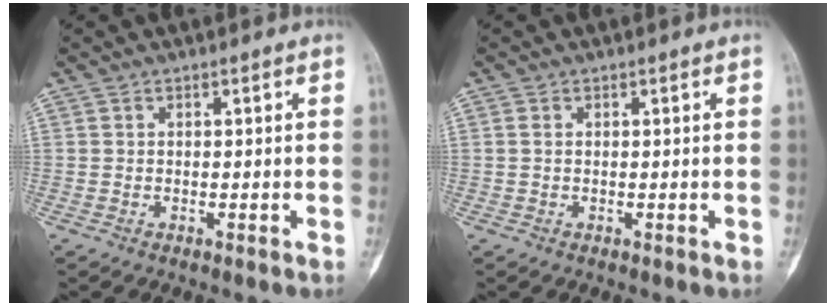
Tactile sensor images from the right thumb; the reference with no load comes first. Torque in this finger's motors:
{"motor_torque": [-0.11, 0.28, 0.07, -0.22, -0.01]}